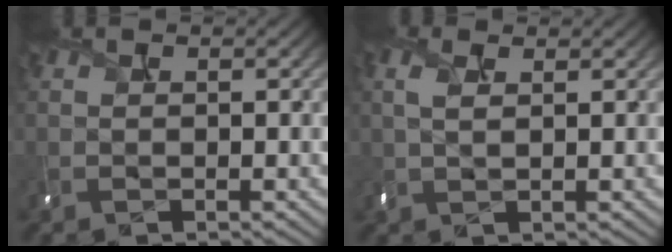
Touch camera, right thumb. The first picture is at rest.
{"total": 1.7, "force": [0.8, 0.6, 1.4], "torque": [-0.041, 0.007, 0.018]}